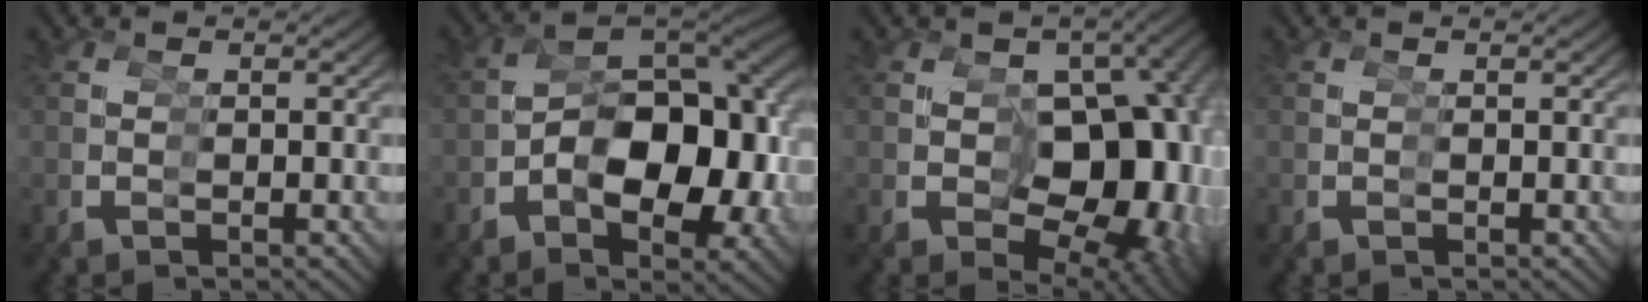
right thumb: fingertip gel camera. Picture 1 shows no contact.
{"total": 14.1, "force": [-2.8, 9.5, 10.0], "torque": [-0.163, -0.035, -0.038]}
{"total": 13.7, "force": [-1.3, 9.3, 9.9], "torque": [-0.142, -0.054, 0.005]}
{"total": 0.0}